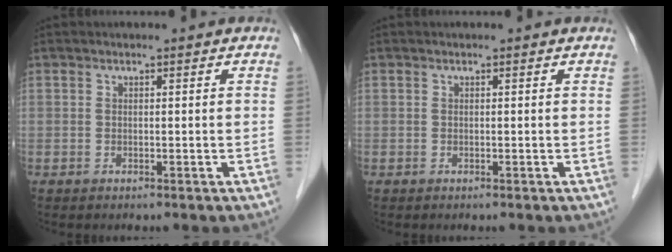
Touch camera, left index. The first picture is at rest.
{"total": 0.0}